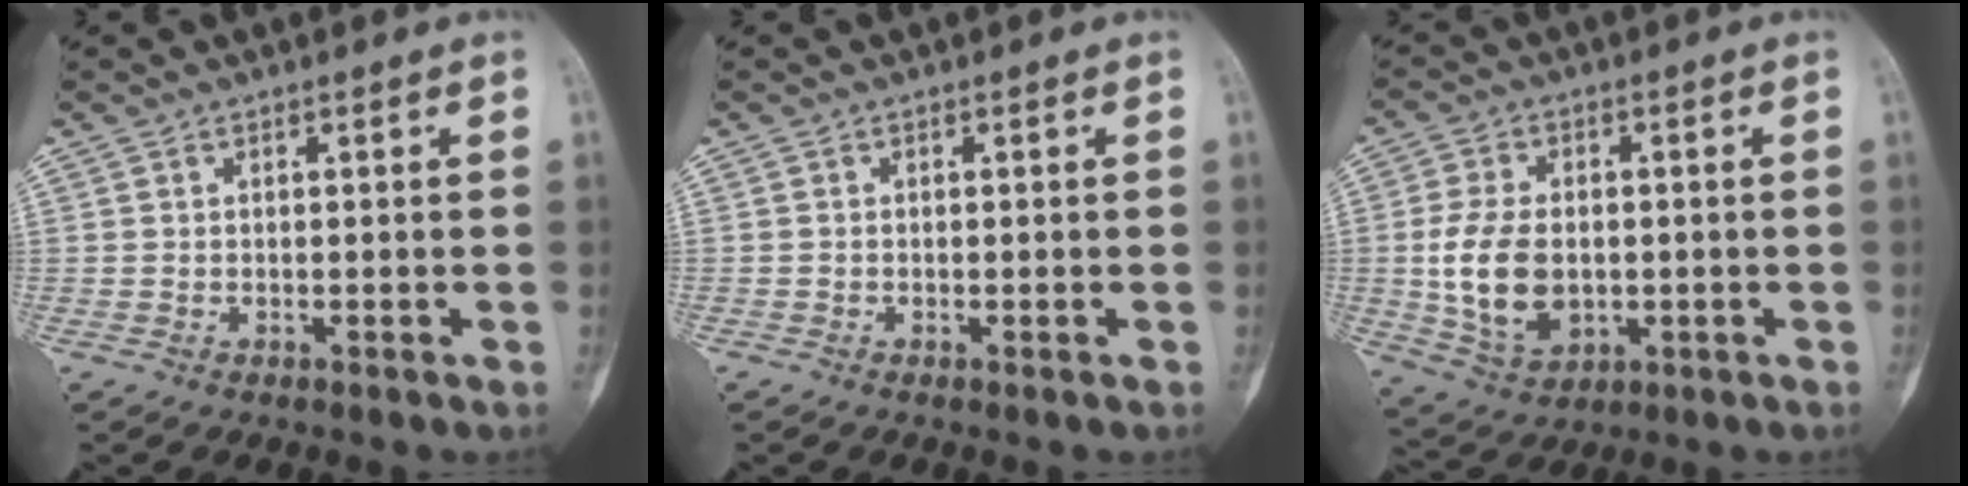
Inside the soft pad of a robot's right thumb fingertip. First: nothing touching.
{"total": 0.0}
{"total": 12.0, "force": [-0.8, 7.8, 9.0], "torque": [-0.160, -0.003, -0.004]}